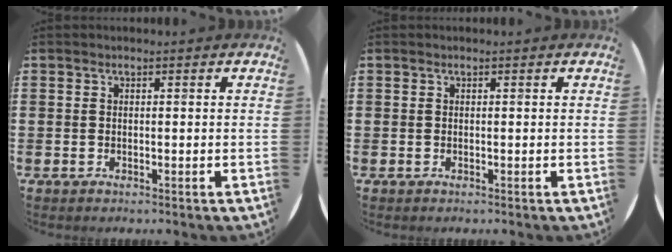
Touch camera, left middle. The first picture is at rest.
{"total": 0.0}